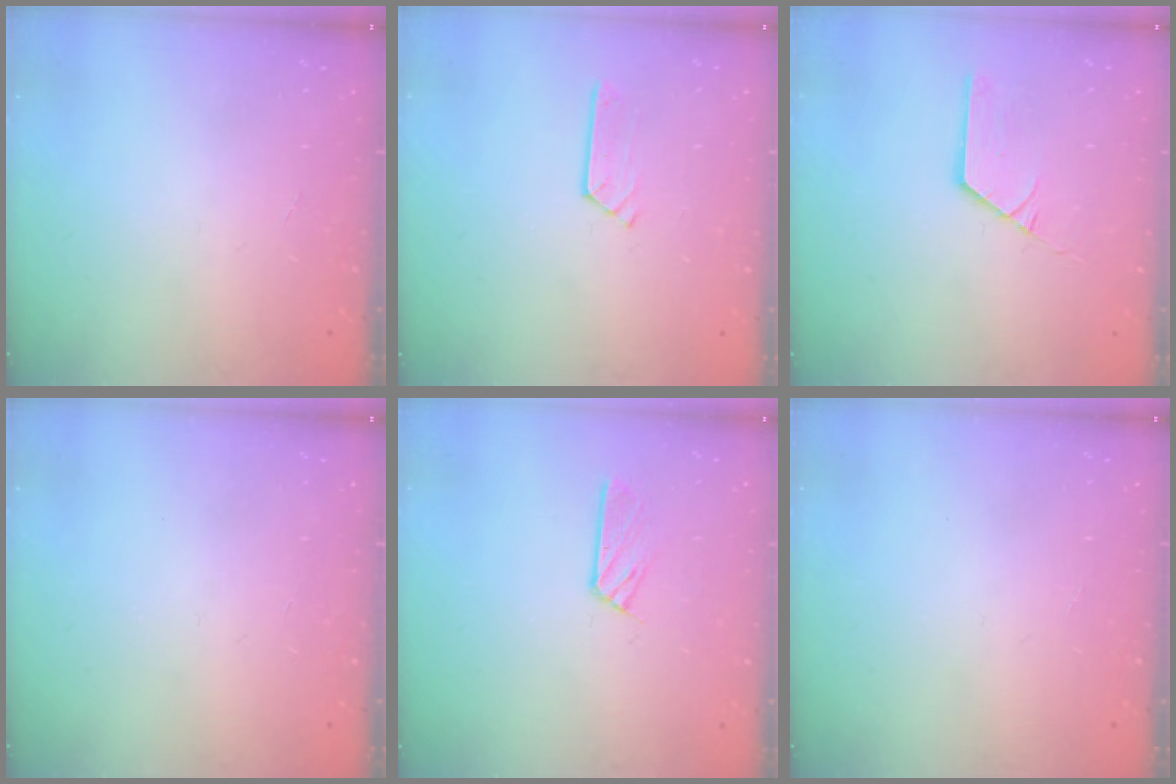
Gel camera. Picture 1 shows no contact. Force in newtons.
{"total": 2.4, "press": 2.4, "slide": 0.1}
{"total": 2.4, "press": 2.3, "slide": 0.3}
{"total": 0.0}
{"total": 4.7, "press": 4.6, "slide": 0.3}
{"total": 0.0}